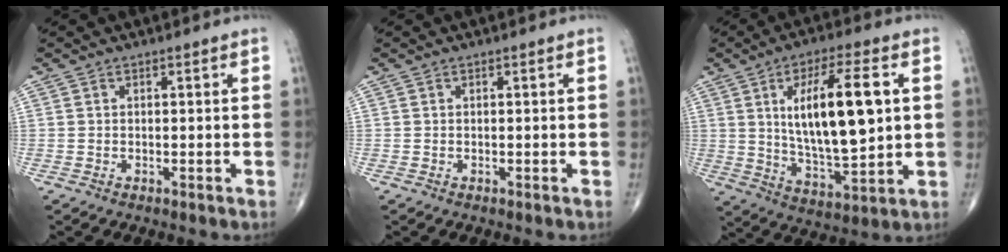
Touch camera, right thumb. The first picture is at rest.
{"total": 0.0}
{"total": 18.3, "force": [3.4, 6.1, 16.9], "torque": [-0.278, -0.013, 0.066]}